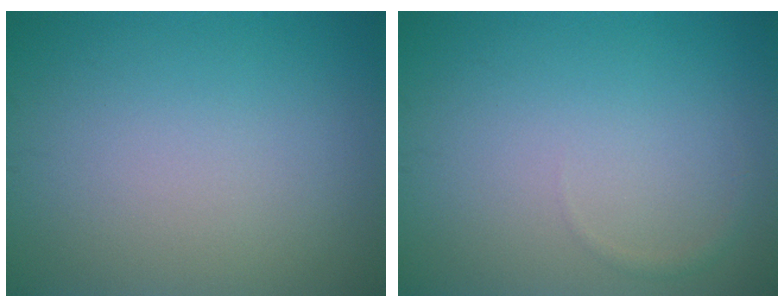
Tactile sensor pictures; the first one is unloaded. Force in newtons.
{"total": 0.5, "press": 0.5, "slide": 0.0}